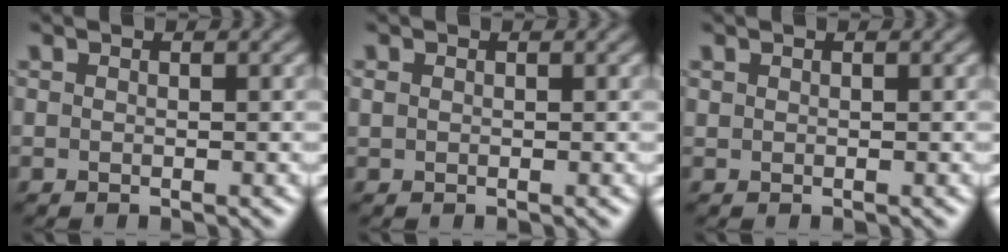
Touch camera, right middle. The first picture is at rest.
{"total": 0.5, "force": [0.2, 0.5, 0.2], "torque": [-0.003, -0.001, 0.003]}
{"total": 0.0}